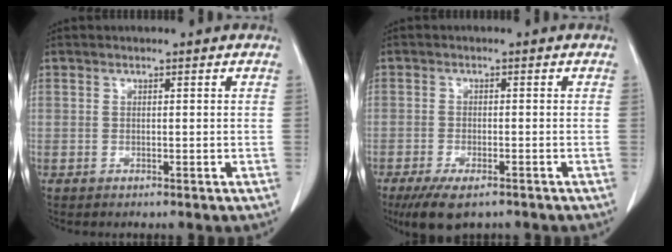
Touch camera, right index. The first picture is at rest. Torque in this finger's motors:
{"motor_torque": [0.66, -0.63, 0.16, 0.06]}